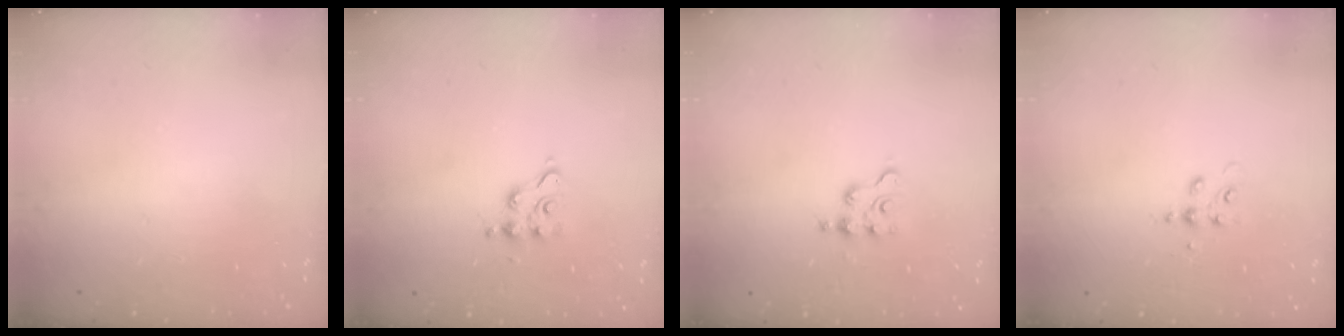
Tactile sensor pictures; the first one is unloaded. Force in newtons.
{"total": 4.8, "press": 4.8, "slide": 0.5}
{"total": 3.3, "press": 3.2, "slide": 0.5}
{"total": 4.2, "press": 4.1, "slide": 0.5}